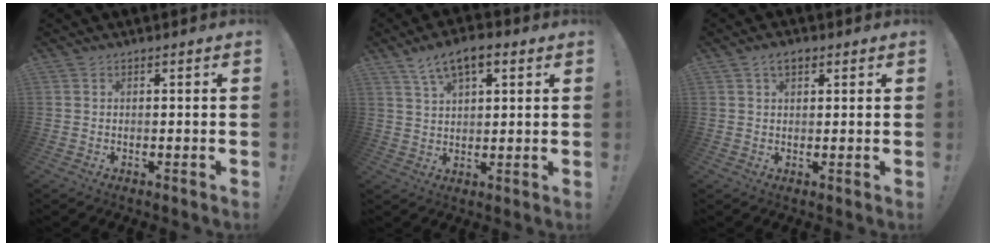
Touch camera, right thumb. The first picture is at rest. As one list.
[{"total": 8.4, "force": [4.6, 3.8, 5.8], "torque": [-0.090, -0.015, 0.085]}, {"total": 3.4, "force": [1.7, 1.9, 2.2], "torque": [-0.035, 0.002, 0.031]}]